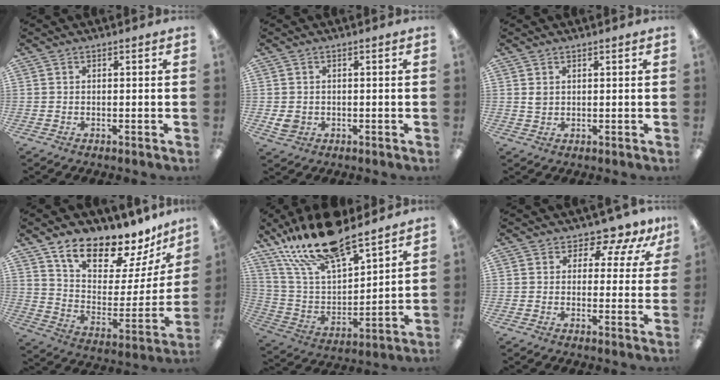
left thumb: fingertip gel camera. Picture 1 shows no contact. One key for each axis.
{"total": 2.6, "fx": 0.1, "fy": 2.2, "fz": 1.4, "tx": -0.016, "ty": 0.000, "tz": 0.002}
{"total": 1.6, "fx": 1.1, "fy": 1.0, "fz": 0.6, "tx": -0.014, "ty": 0.001, "tz": 0.021}
{"total": 16.1, "fx": 13.4, "fy": 6.3, "fz": 6.2, "tx": -0.107, "ty": -0.110, "tz": 0.236}
{"total": 20.9, "fx": 16.8, "fy": 6.2, "fz": 10.7, "tx": -0.219, "ty": -0.092, "tz": 0.297}
{"total": 6.6, "fx": 5.4, "fy": 3.0, "fz": 2.5, "tx": -0.042, "ty": -0.037, "tz": 0.096}